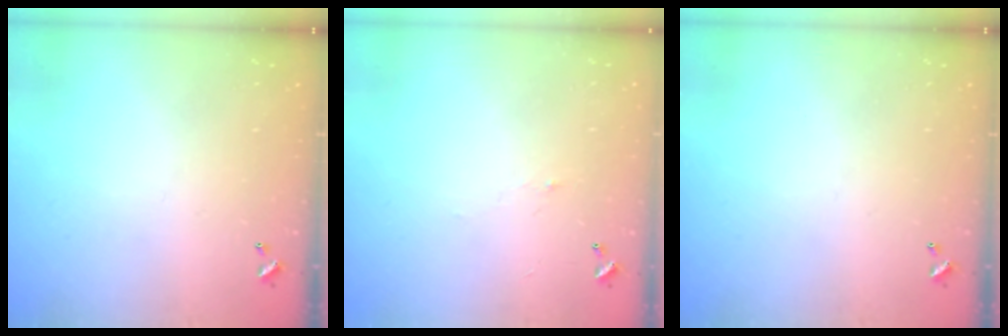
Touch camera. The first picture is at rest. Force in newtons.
{"total": 0.8, "press": 0.6, "slide": 0.6}
{"total": 0.0}